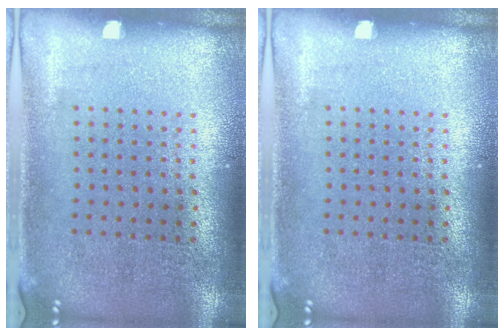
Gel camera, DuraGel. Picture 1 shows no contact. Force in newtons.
{"total": 0.0}